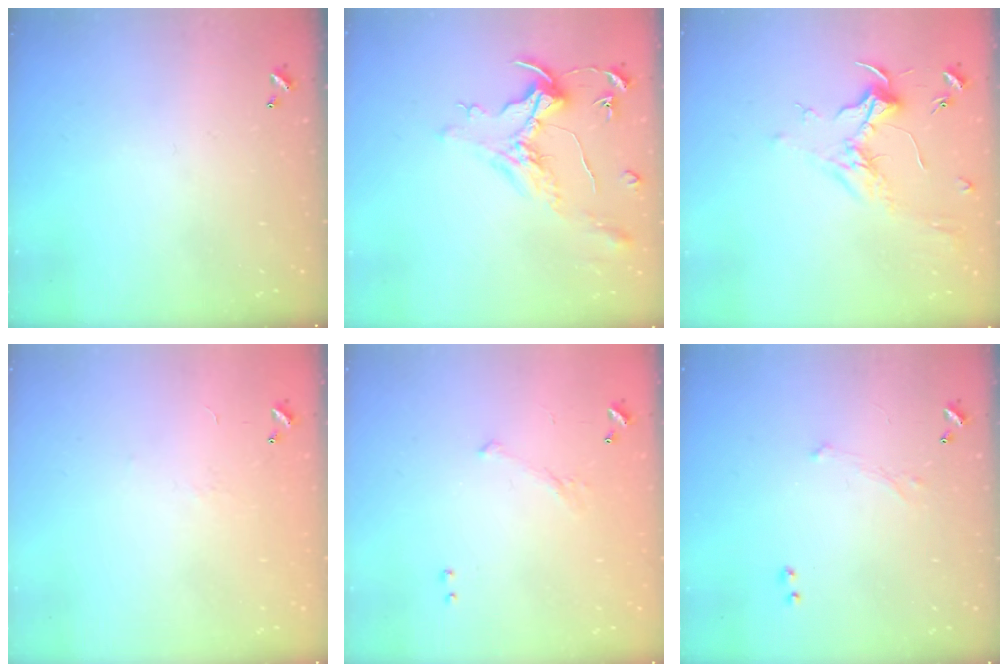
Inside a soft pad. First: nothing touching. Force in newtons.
{"total": 1.6, "press": 1.4, "slide": 0.7}
{"total": 1.8, "press": 1.6, "slide": 0.6}
{"total": 6.4, "press": 6.3, "slide": 0.9}
{"total": 5.8, "press": 5.8, "slide": 0.8}
{"total": 0.7, "press": 0.3, "slide": 0.6}